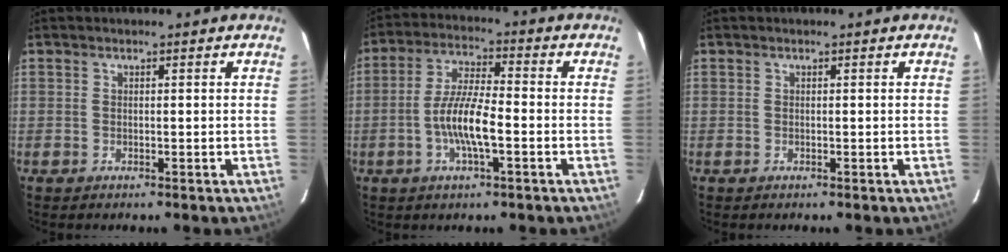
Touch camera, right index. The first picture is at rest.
{"total": 8.8, "force": [-2.6, 1.8, 8.2], "torque": [-0.164, 0.004, -0.051]}
{"total": 0.0}